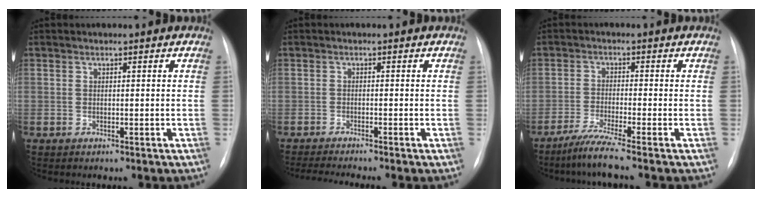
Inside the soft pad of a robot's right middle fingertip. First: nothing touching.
{"total": 5.5, "force": [-4.8, -0.8, 2.6], "torque": [-0.037, -0.015, -0.077]}
{"total": 5.1, "force": [-3.9, -1.4, 3.0], "torque": [-0.061, -0.023, -0.078]}